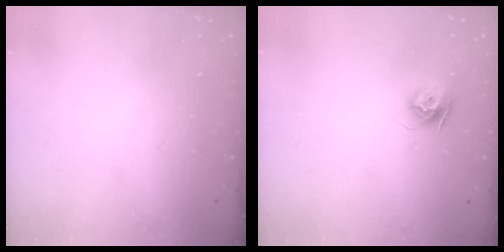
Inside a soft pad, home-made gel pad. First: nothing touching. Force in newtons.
{"total": 8.1, "press": 8.1, "slide": 0.1}